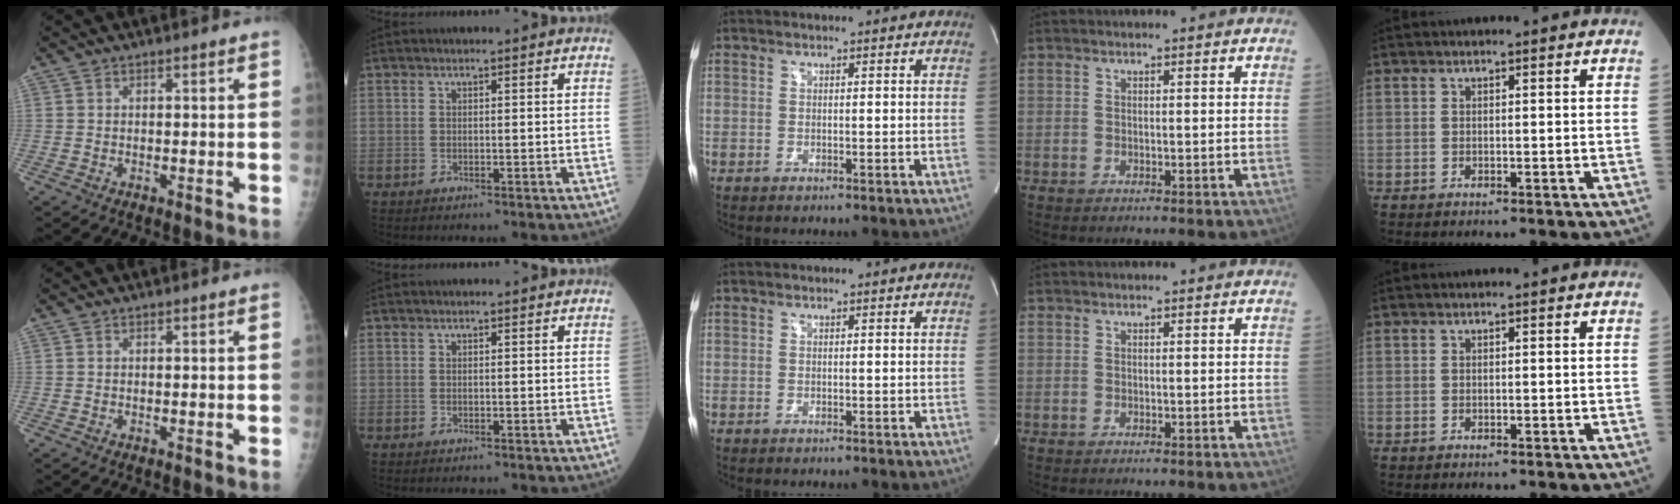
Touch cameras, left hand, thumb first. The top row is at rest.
{}